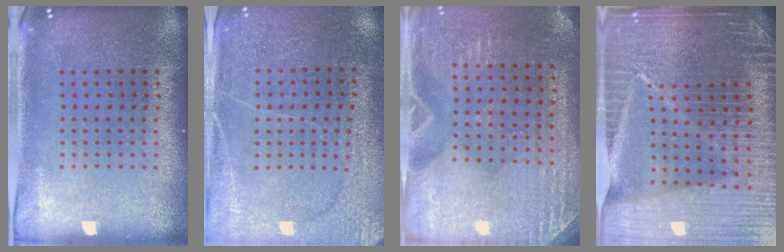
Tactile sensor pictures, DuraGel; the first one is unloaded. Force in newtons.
{"total": 2.8, "press": 2.7, "slide": 0.8}
{"total": 3.0, "press": 2.9, "slide": 0.7}
{"total": 6.5, "press": 5.7, "slide": 3.3}